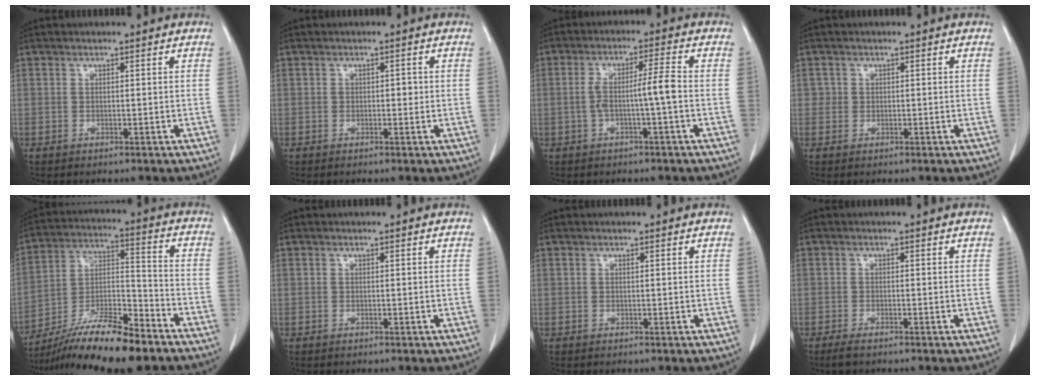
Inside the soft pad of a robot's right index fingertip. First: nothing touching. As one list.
[{"total": 1.1, "force": [-0.1, 0.7, 0.9], "torque": [-0.009, 0.004, -0.002]}, {"total": 5.1, "force": [-1.0, -0.3, 5.0], "torque": [-0.093, 0.017, -0.015]}, {"total": 1.0, "force": [0.1, 1.0, 0.1], "torque": [0.010, 0.004, -0.002]}, {"total": 16.0, "force": [-12.5, 2.2, 9.7], "torque": [-0.185, -0.008, -0.221]}, {"total": 0.0}, {"total": 0.0}, {"total": 1.8, "force": [-1.5, 0.1, 1.0], "torque": [-0.023, -0.005, -0.027]}]